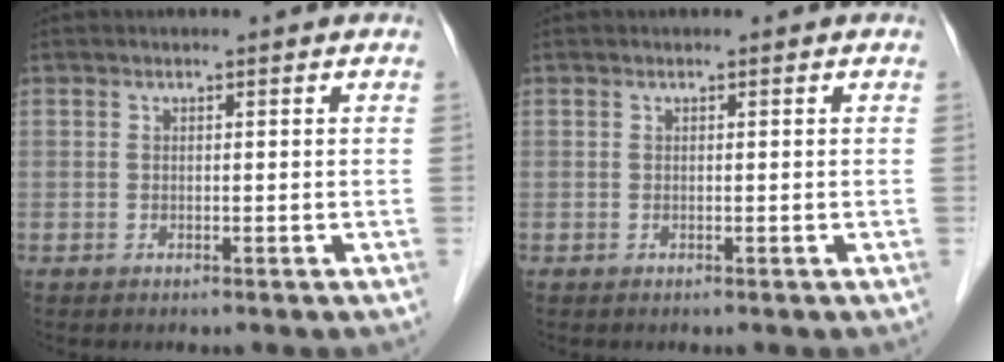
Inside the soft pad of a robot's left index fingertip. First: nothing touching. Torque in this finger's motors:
{"motor_torque": [0.00, 0.00, 0.01, 0.00]}